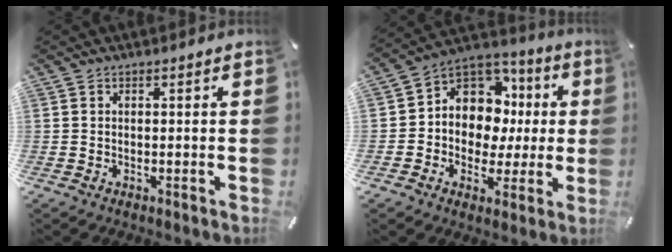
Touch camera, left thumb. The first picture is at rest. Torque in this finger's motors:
{"motor_torque": [1.15, 1.14, 0.15, 0.00, 0.11]}